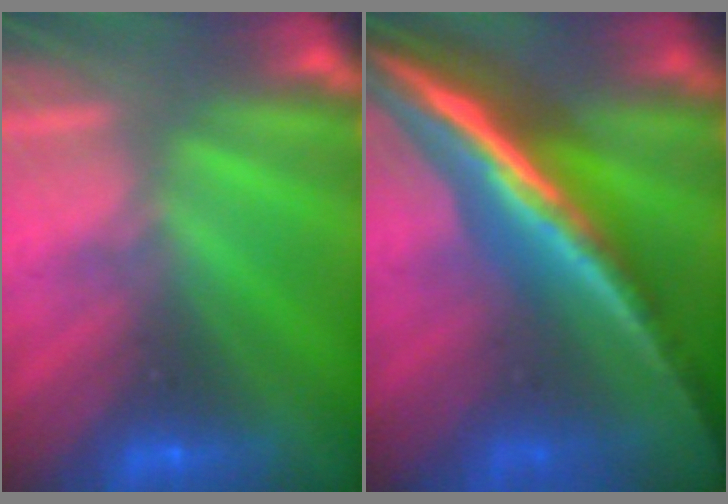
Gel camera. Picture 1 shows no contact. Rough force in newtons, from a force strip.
{"total": 5.6}